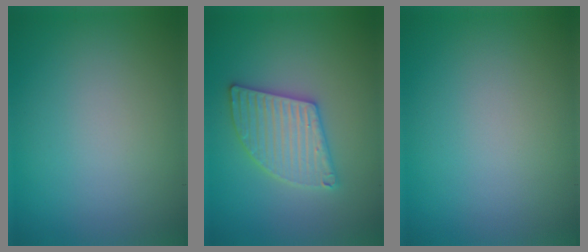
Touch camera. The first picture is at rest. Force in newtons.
{"total": 4.9, "press": 4.9, "slide": 0.5}
{"total": 0.0}